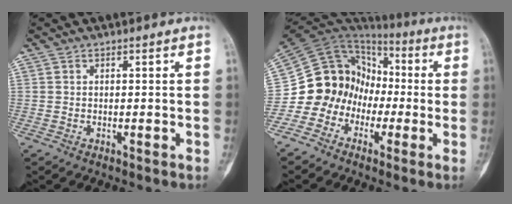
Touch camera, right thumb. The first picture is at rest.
{"total": 14.4, "force": [-4.7, 12.8, 4.7], "torque": [-0.058, 0.087, -0.087]}